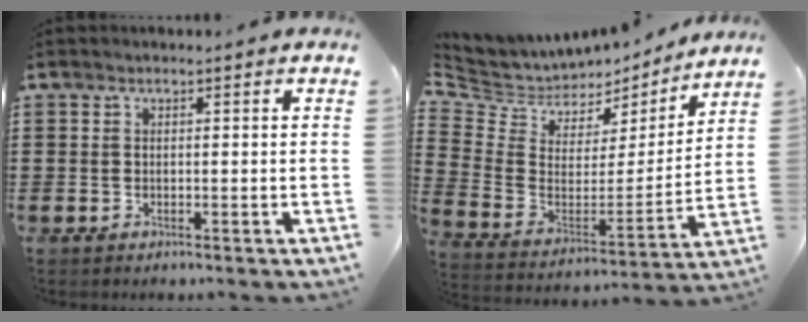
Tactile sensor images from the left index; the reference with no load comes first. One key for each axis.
{"total": 5.7, "fx": 4.6, "fy": 3.2, "fz": 1.0, "tx": -0.057, "ty": -0.044, "tz": 0.079}